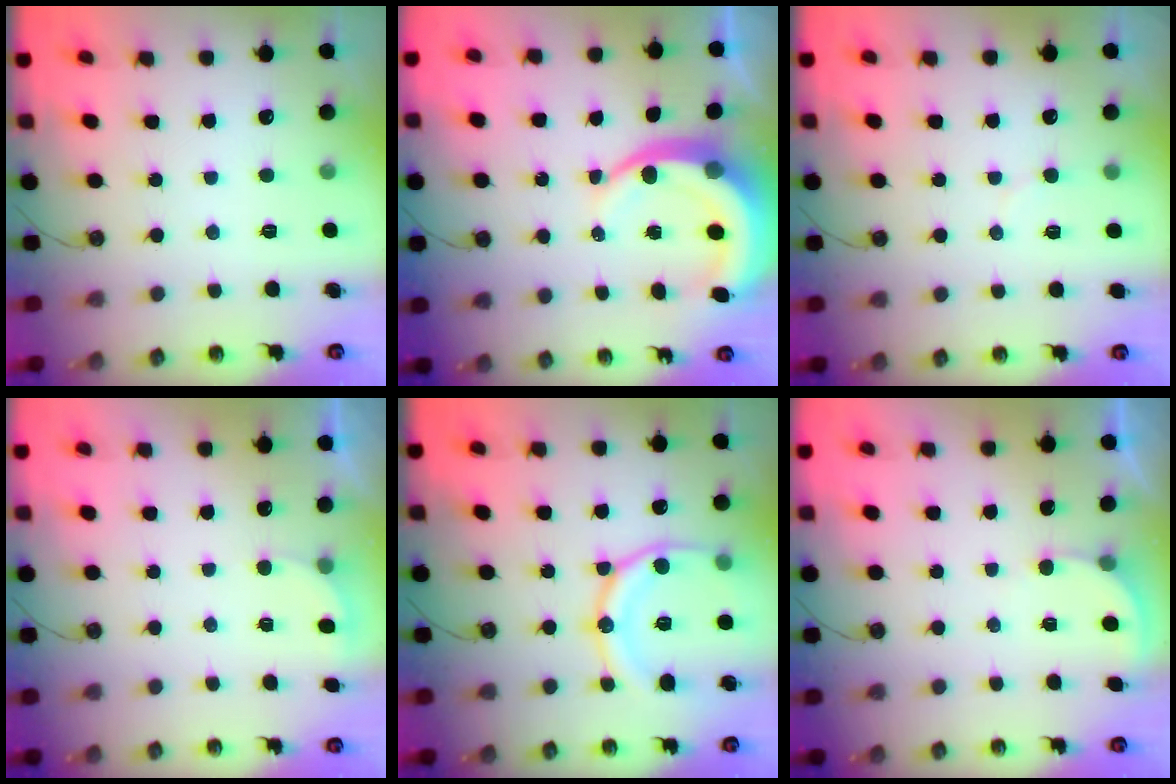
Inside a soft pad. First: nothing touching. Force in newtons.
{"total": 9.6, "press": 9.5, "slide": 1.2}
{"total": 4.4, "press": 4.2, "slide": 1.2}
{"total": 2.2, "press": 2.0, "slide": 1.0}
{"total": 16.9, "press": 16.8, "slide": 1.7}
{"total": 2.7, "press": 2.7, "slide": 0.3}